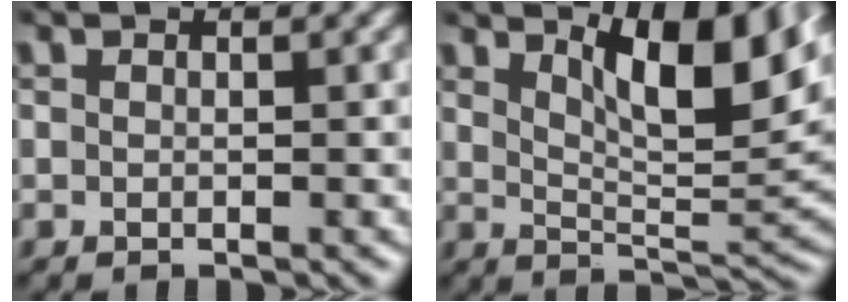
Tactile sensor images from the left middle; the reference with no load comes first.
{"total": 8.7, "force": [4.3, 2.4, 7.2], "torque": [-0.112, -0.003, 0.075]}